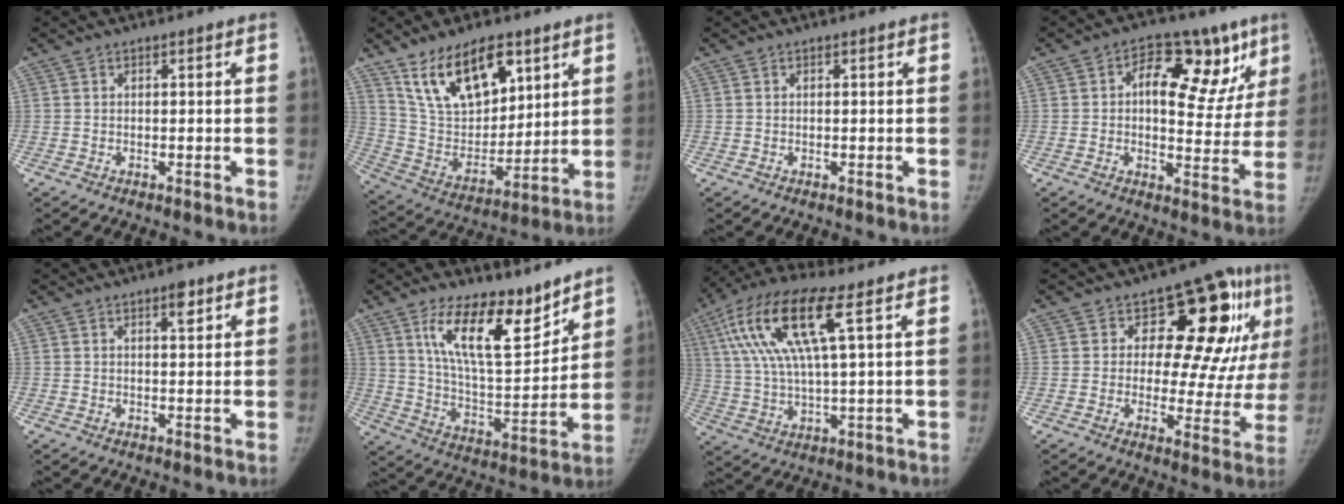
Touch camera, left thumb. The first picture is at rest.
{"total": 18.1, "force": [10.5, 9.3, 11.4], "torque": [-0.151, -0.047, 0.206]}
{"total": 0.0}
{"total": 16.2, "force": [6.2, 9.2, 11.7], "torque": [-0.107, 0.001, 0.081]}
{"total": 2.6, "force": [1.5, 0.9, 1.9], "torque": [-0.021, -0.007, 0.022]}
{"total": 16.5, "force": [10.8, 6.2, 10.8], "torque": [-0.139, -0.082, 0.197]}
{"total": 16.7, "force": [6.2, 4.1, 15.0], "torque": [-0.329, 0.005, 0.115]}
{"total": 17.5, "force": [6.3, 8.9, 13.7], "torque": [-0.118, -0.022, 0.077]}